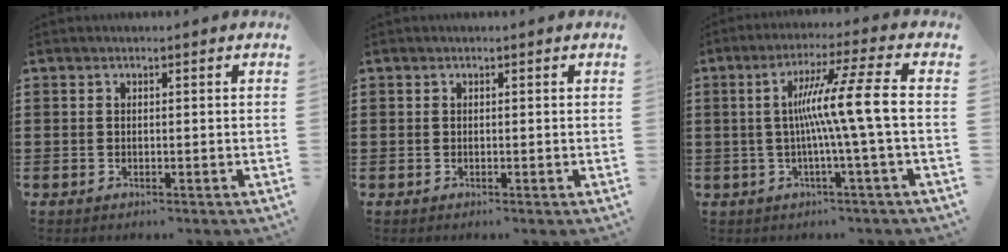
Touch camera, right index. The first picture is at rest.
{"total": 0.0}
{"total": 10.1, "force": [-0.3, -1.0, 10.0], "torque": [-0.181, -0.001, -0.016]}